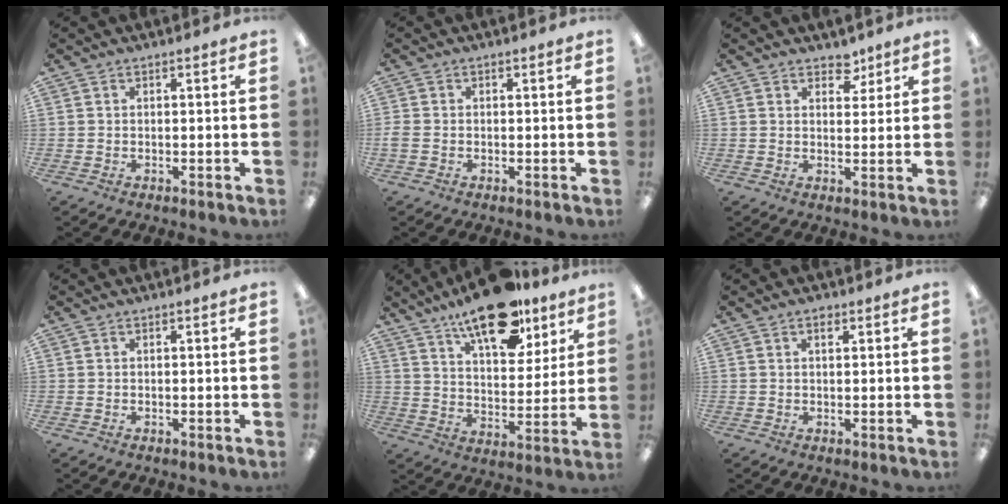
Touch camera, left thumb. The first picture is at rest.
{"total": 1.3, "force": [-0.4, 0.9, 0.8], "torque": [-0.015, 0.003, -0.007]}
{"total": 4.5, "force": [3.4, 2.5, 1.4], "torque": [0.005, -0.024, 0.055]}
{"total": 0.0}
{"total": 18.3, "force": [13.2, 7.7, 10.0], "torque": [-0.144, -0.075, 0.224]}
{"total": 1.8, "force": [0.9, 0.9, 1.2], "torque": [-0.019, 0.000, 0.014]}